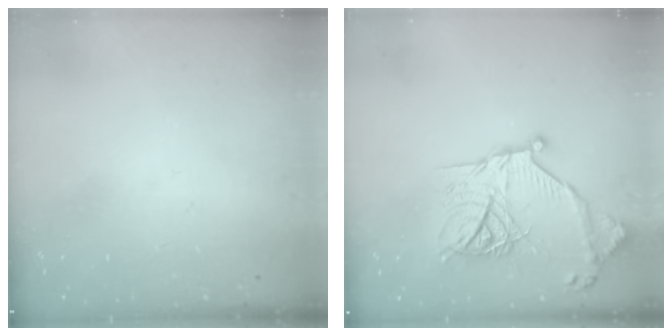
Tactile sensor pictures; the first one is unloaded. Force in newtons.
{"total": 18.2, "press": 18.2, "slide": 1.1}